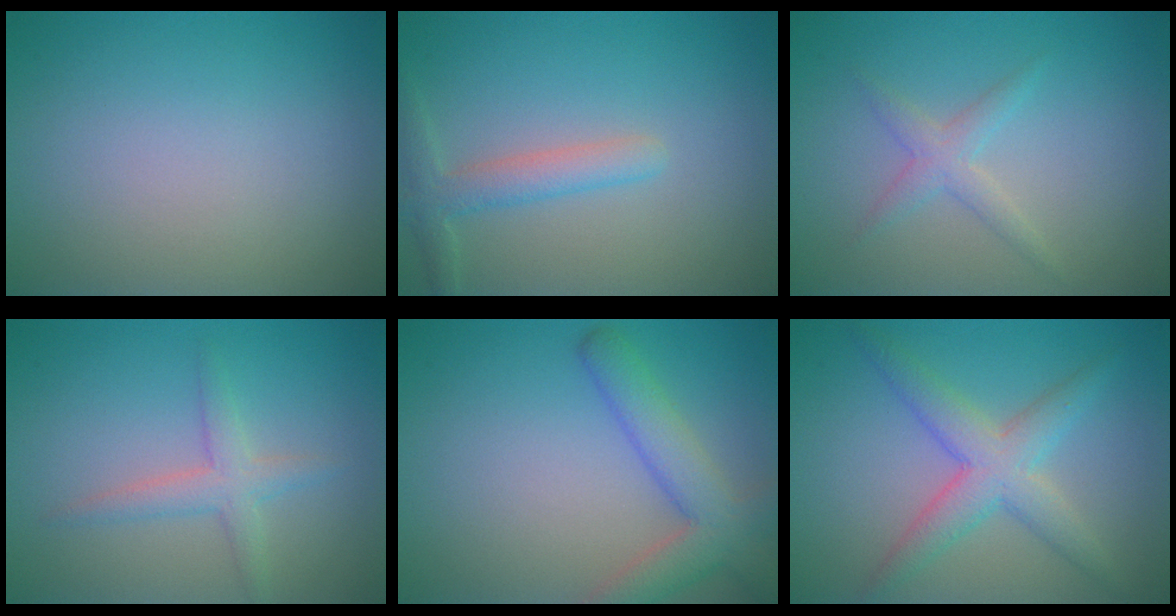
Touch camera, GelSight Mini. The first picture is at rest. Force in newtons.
{"total": 2.5, "press": 2.5, "slide": 0.0}
{"total": 1.8, "press": 1.8, "slide": 0.1}
{"total": 2.3, "press": 2.3, "slide": 0.2}
{"total": 4.7, "press": 4.7, "slide": 0.3}
{"total": 4.4, "press": 4.4, "slide": 0.1}